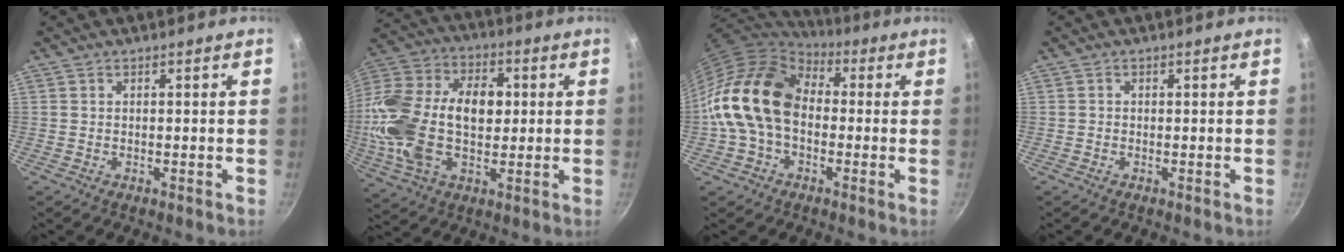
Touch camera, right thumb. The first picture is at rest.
{"total": 24.7, "force": [0.6, 15.7, 19.0], "torque": [-0.354, 0.034, 0.001]}
{"total": 18.0, "force": [-0.3, 12.8, 12.6], "torque": [-0.208, 0.042, -0.019]}
{"total": 0.0}